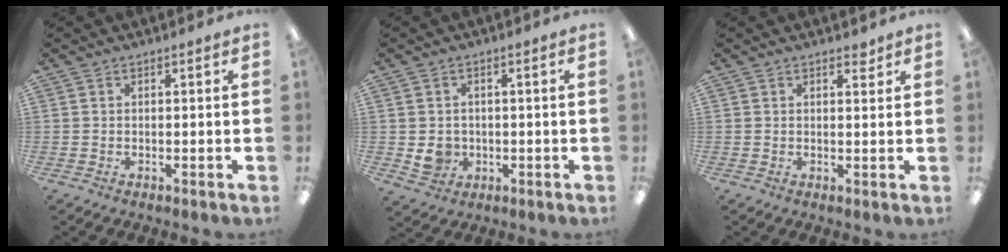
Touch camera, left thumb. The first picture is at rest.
{"total": 4.3, "force": [-0.4, 4.0, 1.4], "torque": [-0.020, 0.000, -0.006]}
{"total": 1.8, "force": [1.5, 0.8, 0.7], "torque": [-0.001, -0.006, 0.024]}